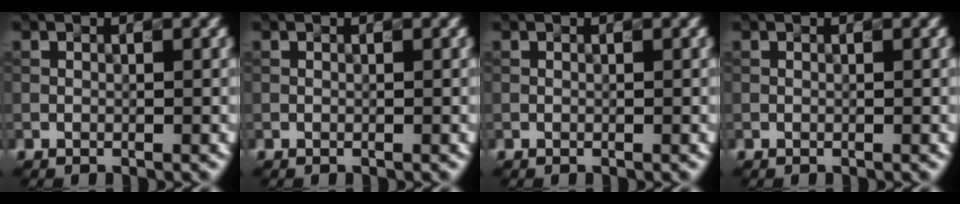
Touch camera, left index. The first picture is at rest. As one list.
[{"total": 0.0}, {"total": 0.0}, {"total": 0.0}]